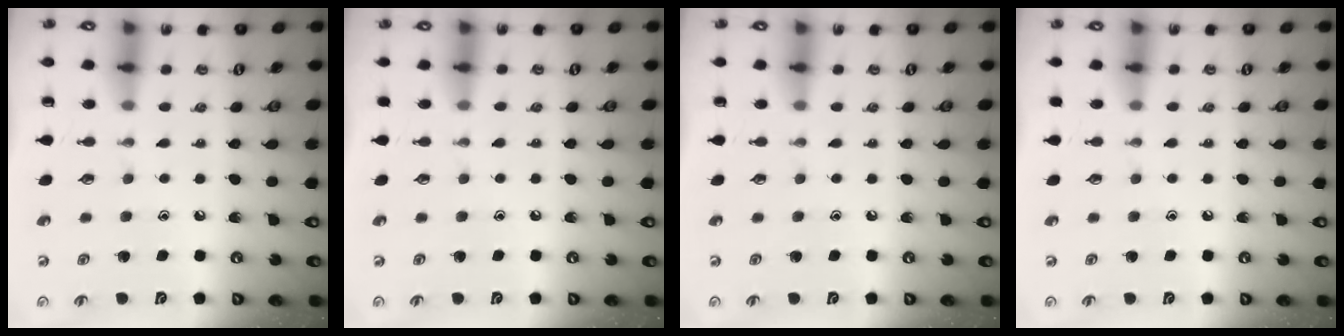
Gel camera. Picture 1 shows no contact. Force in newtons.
{"total": 3.3, "press": 3.2, "slide": 0.6}
{"total": 0.0}
{"total": 2.8, "press": 2.8, "slide": 0.4}